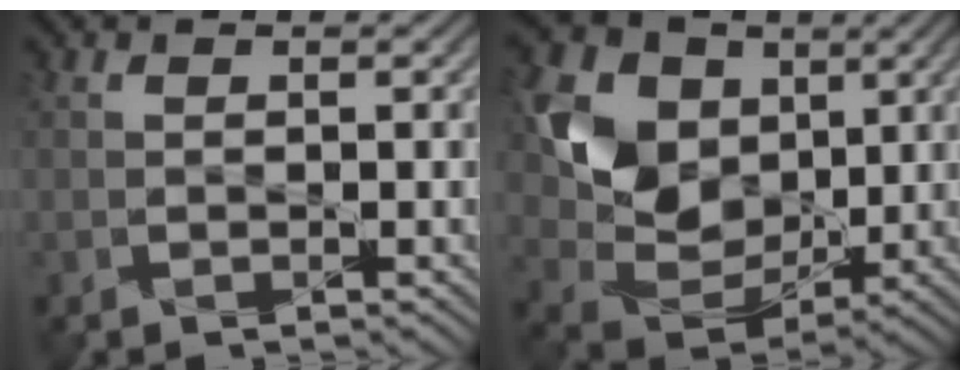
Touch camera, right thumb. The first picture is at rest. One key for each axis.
{"total": 9.8, "fx": 3.1, "fy": 8.0, "fz": 4.8, "tx": -0.127, "ty": -0.006, "tz": 0.058}